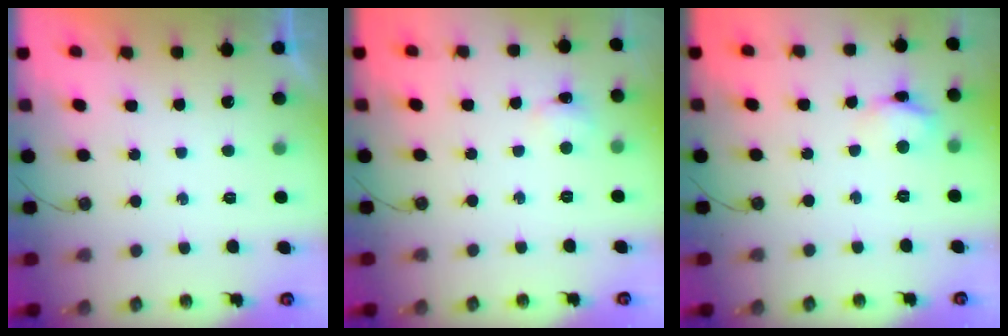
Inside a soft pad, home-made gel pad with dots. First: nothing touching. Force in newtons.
{"total": 2.7, "press": 2.6, "slide": 0.5}
{"total": 6.5, "press": 6.5, "slide": 0.5}